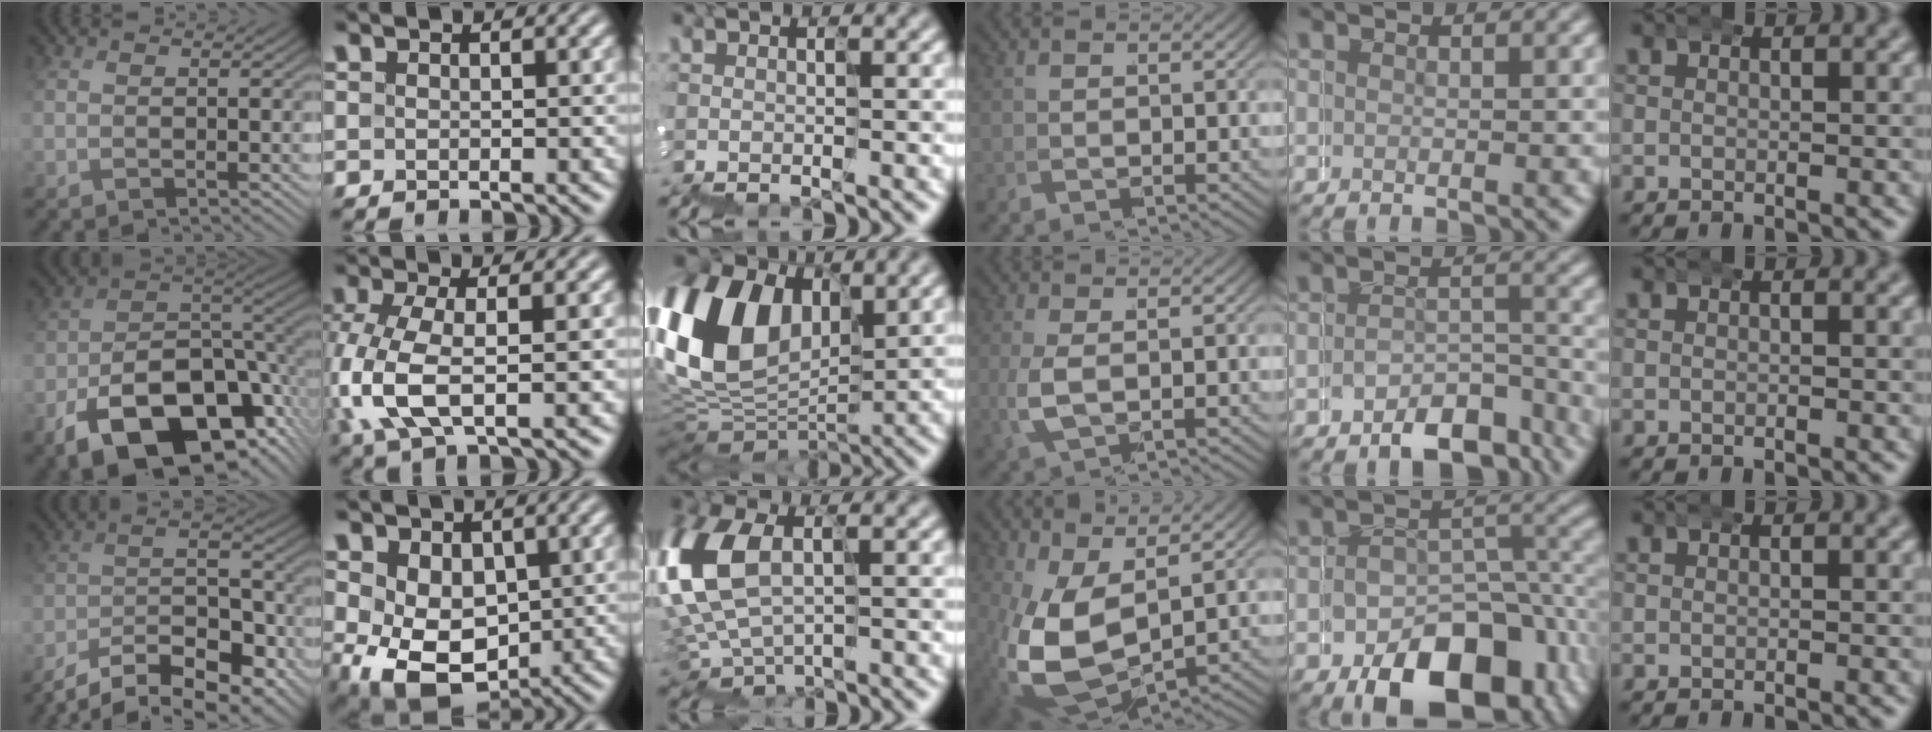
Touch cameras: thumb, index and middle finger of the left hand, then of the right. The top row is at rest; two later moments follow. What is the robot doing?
{"motion": "wrap", "object": "belt"}